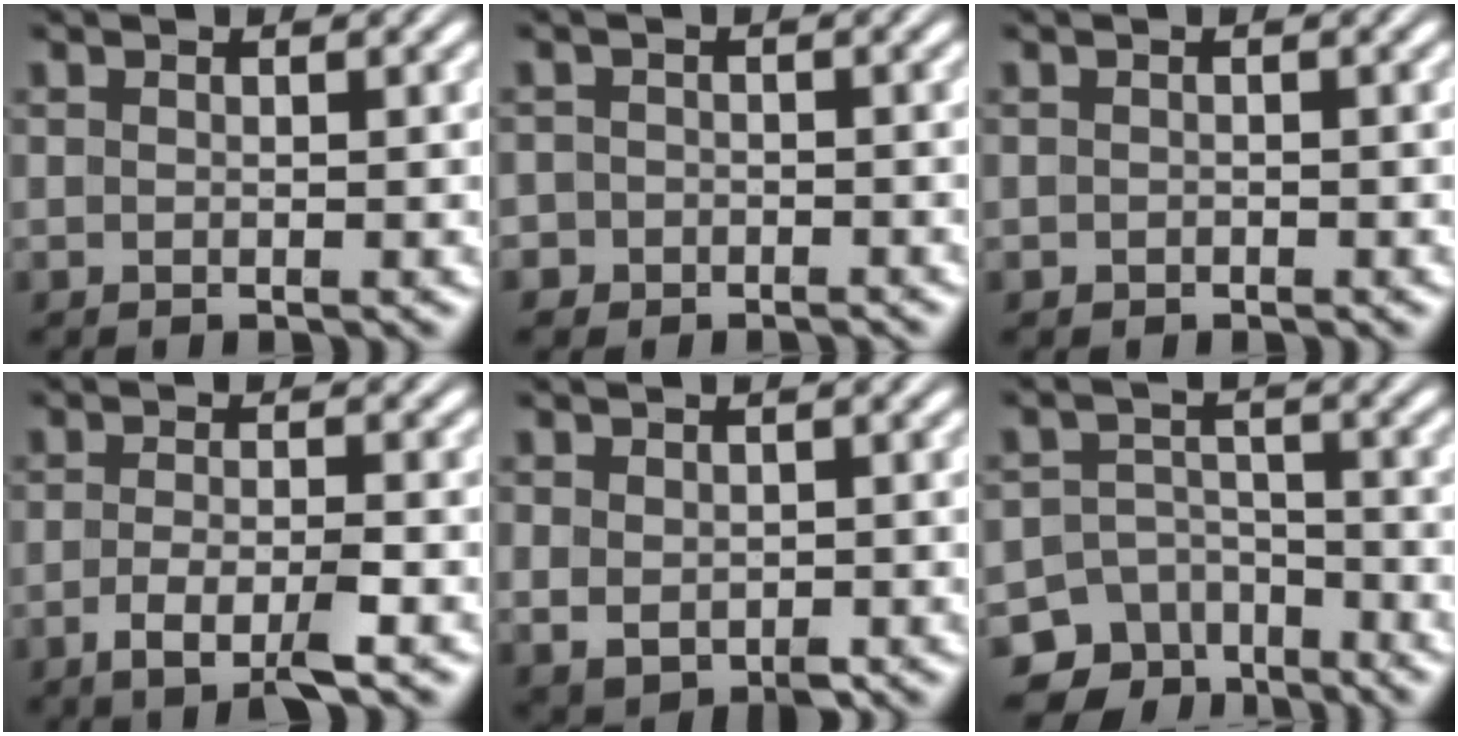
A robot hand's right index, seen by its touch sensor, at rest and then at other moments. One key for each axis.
{"total": 3.1, "fx": -2.1, "fy": 2.3, "fz": -0.2, "tx": 0.001, "ty": -0.014, "tz": -0.036}
{"total": 0.7, "fx": -0.5, "fy": 0.5, "fz": 0.0, "tx": -0.003, "ty": -0.010, "tz": -0.003}
{"total": 3.4, "fx": -2.0, "fy": 0.6, "fz": 2.8, "tx": -0.049, "ty": -0.008, "tz": -0.034}
{"total": 3.4, "fx": -0.5, "fy": 2.6, "fz": 2.1, "tx": -0.052, "ty": -0.025, "tz": 0.009}
{"total": 10.5, "fx": -6.4, "fy": 7.6, "fz": 3.3, "tx": -0.059, "ty": -0.032, "tz": -0.106}